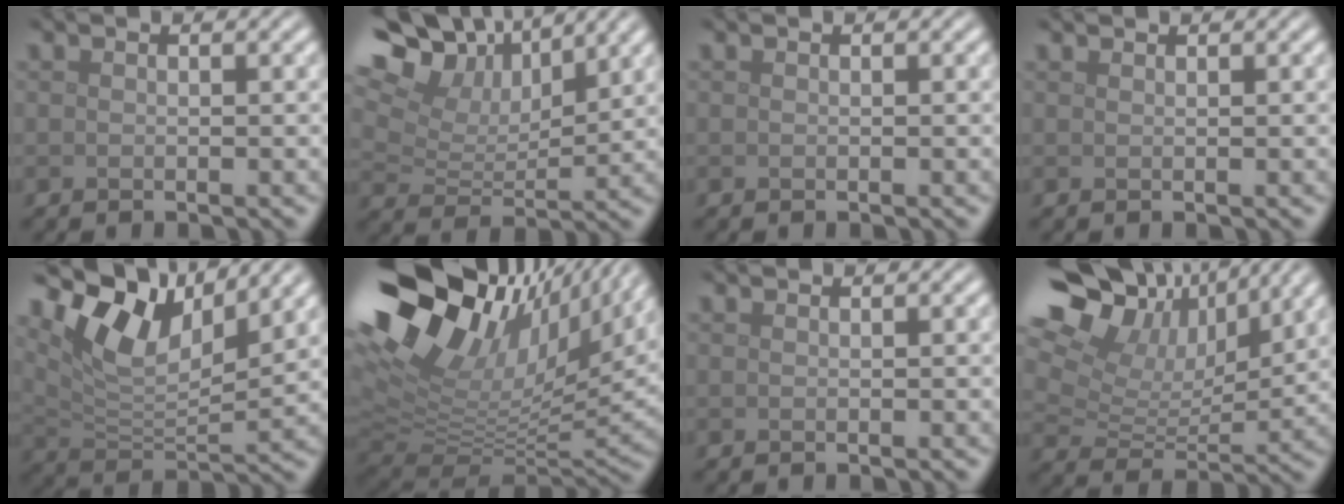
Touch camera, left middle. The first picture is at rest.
{"total": 13.7, "force": [8.9, 7.4, 7.4], "torque": [-0.157, 0.041, 0.129]}
{"total": 0.0}
{"total": 0.7, "force": [0.7, 0.1, 0.1], "torque": [-0.005, -0.002, 0.010]}
{"total": 8.4, "force": [4.8, 3.8, 5.8], "torque": [-0.108, 0.002, 0.088]}
{"total": 18.1, "force": [8.6, 9.5, 12.8], "torque": [-0.254, 0.029, 0.172]}
{"total": 0.0}
{"total": 17.4, "force": [10.3, 9.8, 10.0], "torque": [-0.193, 0.052, 0.154]}